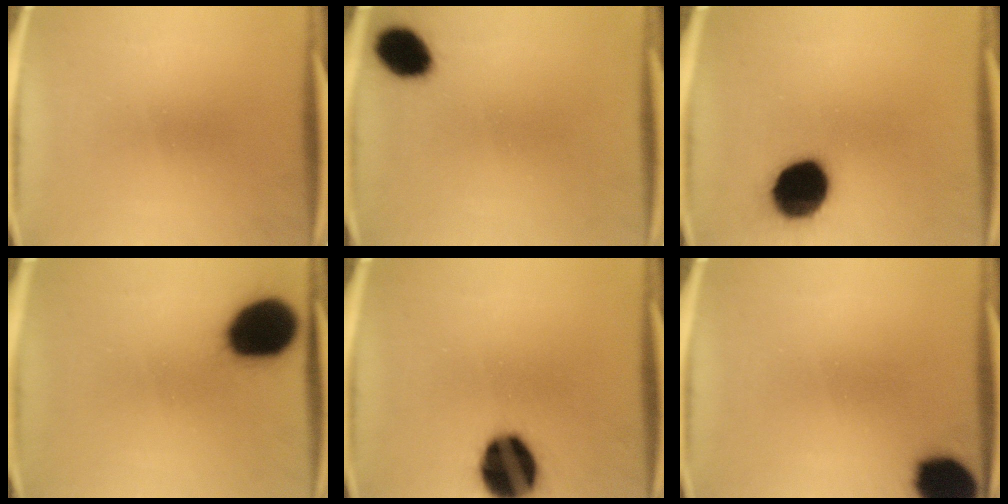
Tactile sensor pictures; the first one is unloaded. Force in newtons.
{"total": 8.2}
{"total": 16.6}
{"total": 19.2}
{"total": 17.3}
{"total": 14.0}